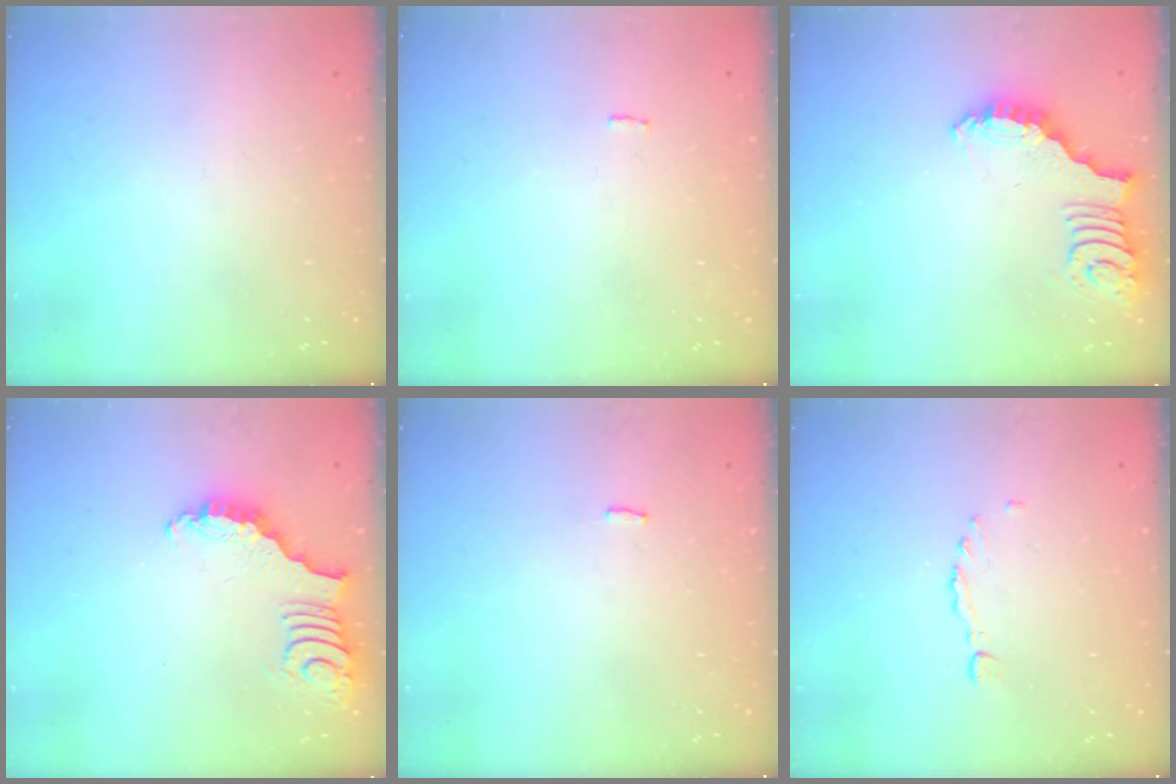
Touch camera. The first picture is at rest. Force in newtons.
{"total": 2.3, "press": 2.3, "slide": 0.1}
{"total": 2.7, "press": 2.7, "slide": 0.6}
{"total": 3.4, "press": 3.4, "slide": 0.5}
{"total": 2.5, "press": 2.5, "slide": 0.1}
{"total": 0.6, "press": 0.5, "slide": 0.3}